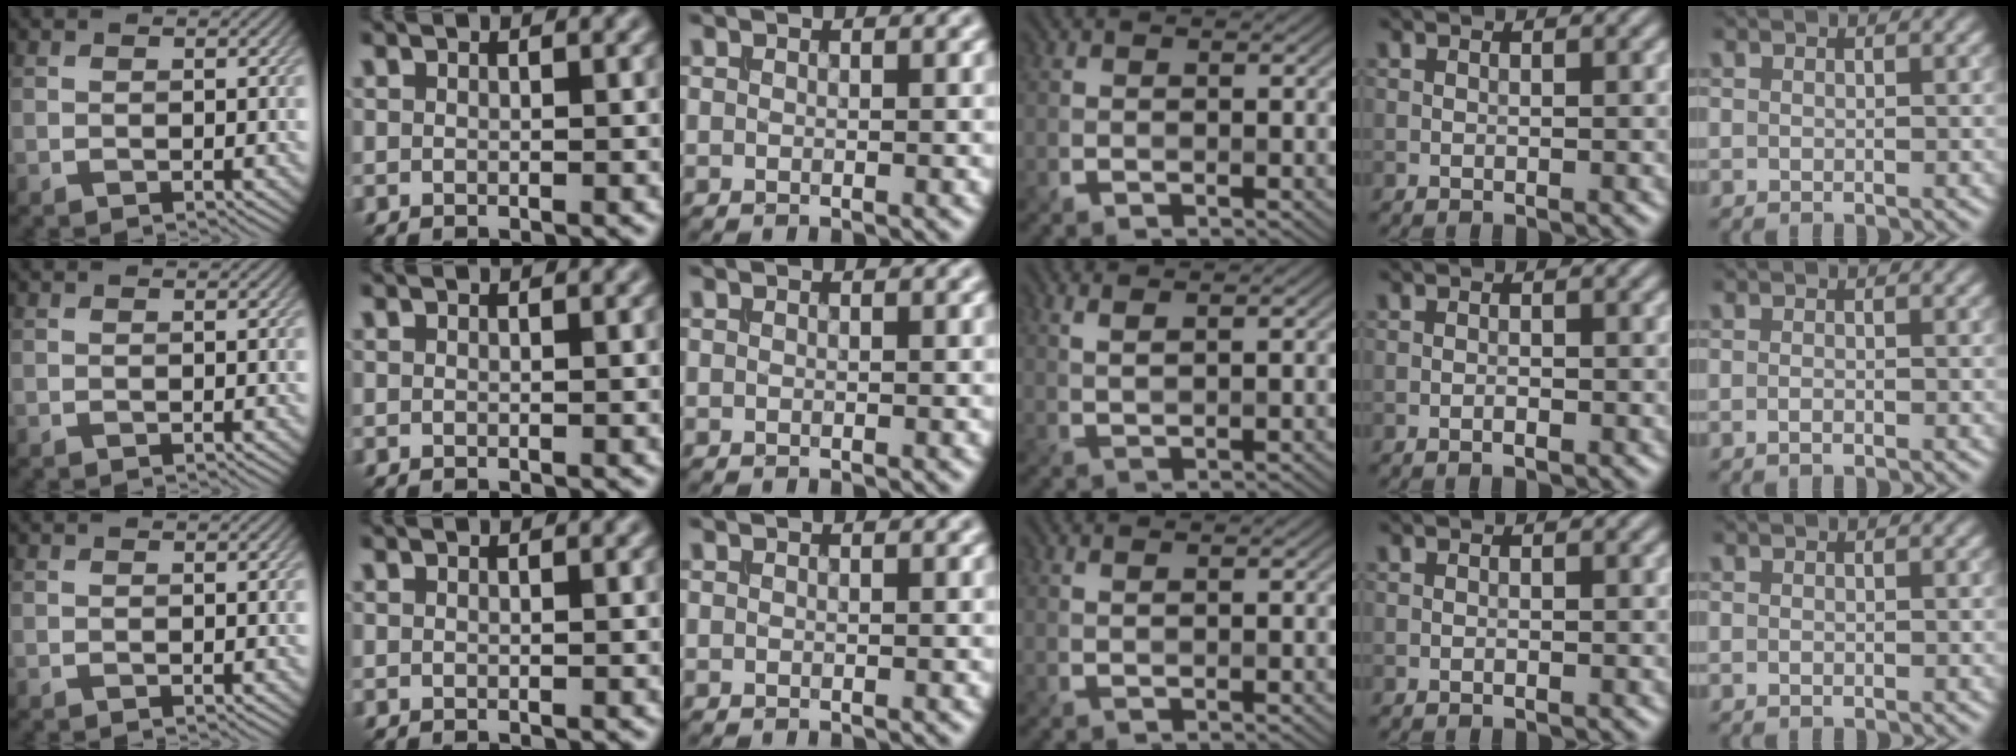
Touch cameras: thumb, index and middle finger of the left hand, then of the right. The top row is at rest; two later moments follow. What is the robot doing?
{"motion": "insert", "object": "bucket"}